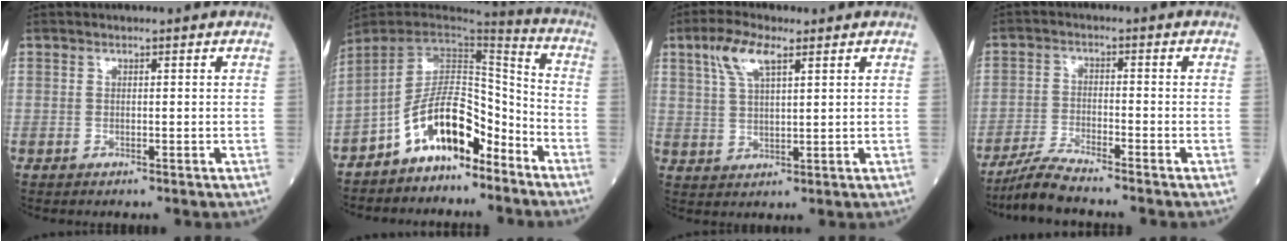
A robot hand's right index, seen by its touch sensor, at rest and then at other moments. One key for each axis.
{"total": 11.5, "fx": -7.4, "fy": 5.0, "fz": 7.3, "tx": -0.126, "ty": 0.032, "tz": -0.135}
{"total": 6.4, "fx": 3.6, "fy": 1.7, "fz": 5.0, "tx": -0.112, "ty": 0.012, "tz": 0.072}
{"total": 5.7, "fx": -5.2, "fy": -0.4, "fz": 2.4, "tx": -0.051, "ty": -0.023, "tz": -0.104}